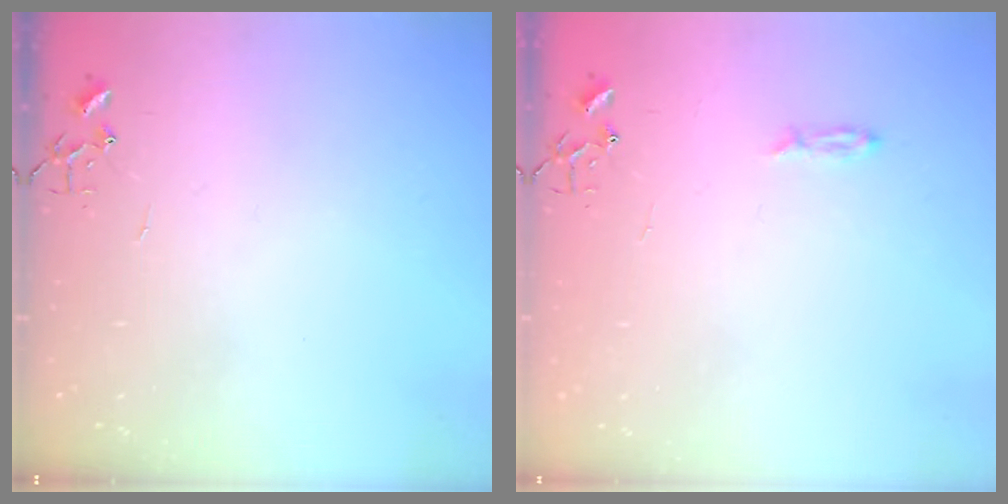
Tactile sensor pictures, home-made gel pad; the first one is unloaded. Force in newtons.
{"total": 3.2, "press": 3.1, "slide": 0.3}